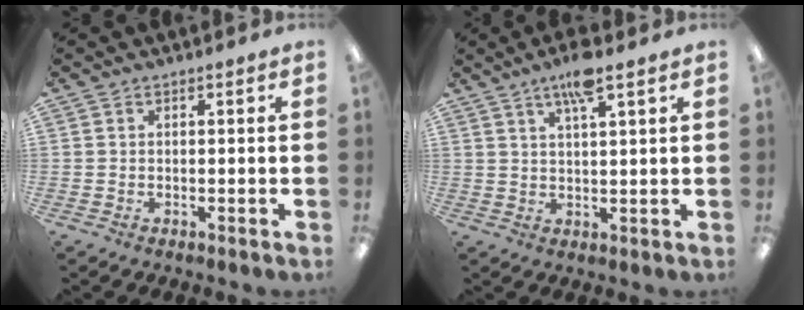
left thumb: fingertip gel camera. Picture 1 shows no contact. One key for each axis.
{"total": 6.6, "fx": 4.4, "fy": 1.0, "fz": 4.8, "tx": -0.089, "ty": -0.009, "tz": 0.072}